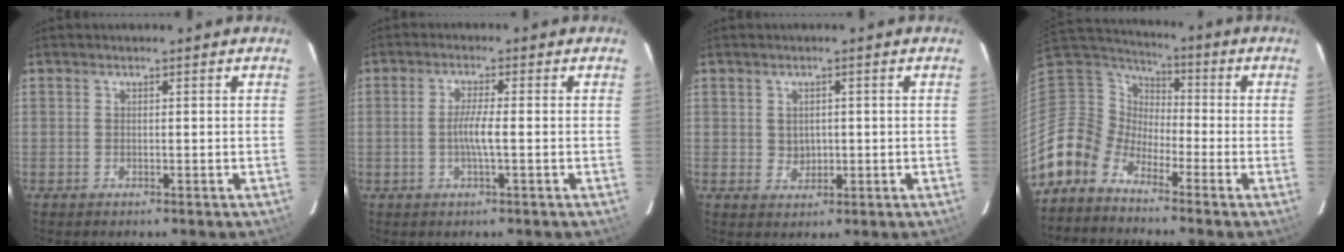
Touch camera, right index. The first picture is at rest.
{"total": 3.7, "force": [-0.7, -0.1, 3.6], "torque": [-0.068, -0.001, -0.015]}
{"total": 2.7, "force": [0.2, 2.5, 1.0], "torque": [-0.014, 0.002, 0.008]}
{"total": 9.5, "force": [-7.2, 5.9, 1.9], "torque": [-0.051, 0.026, -0.168]}